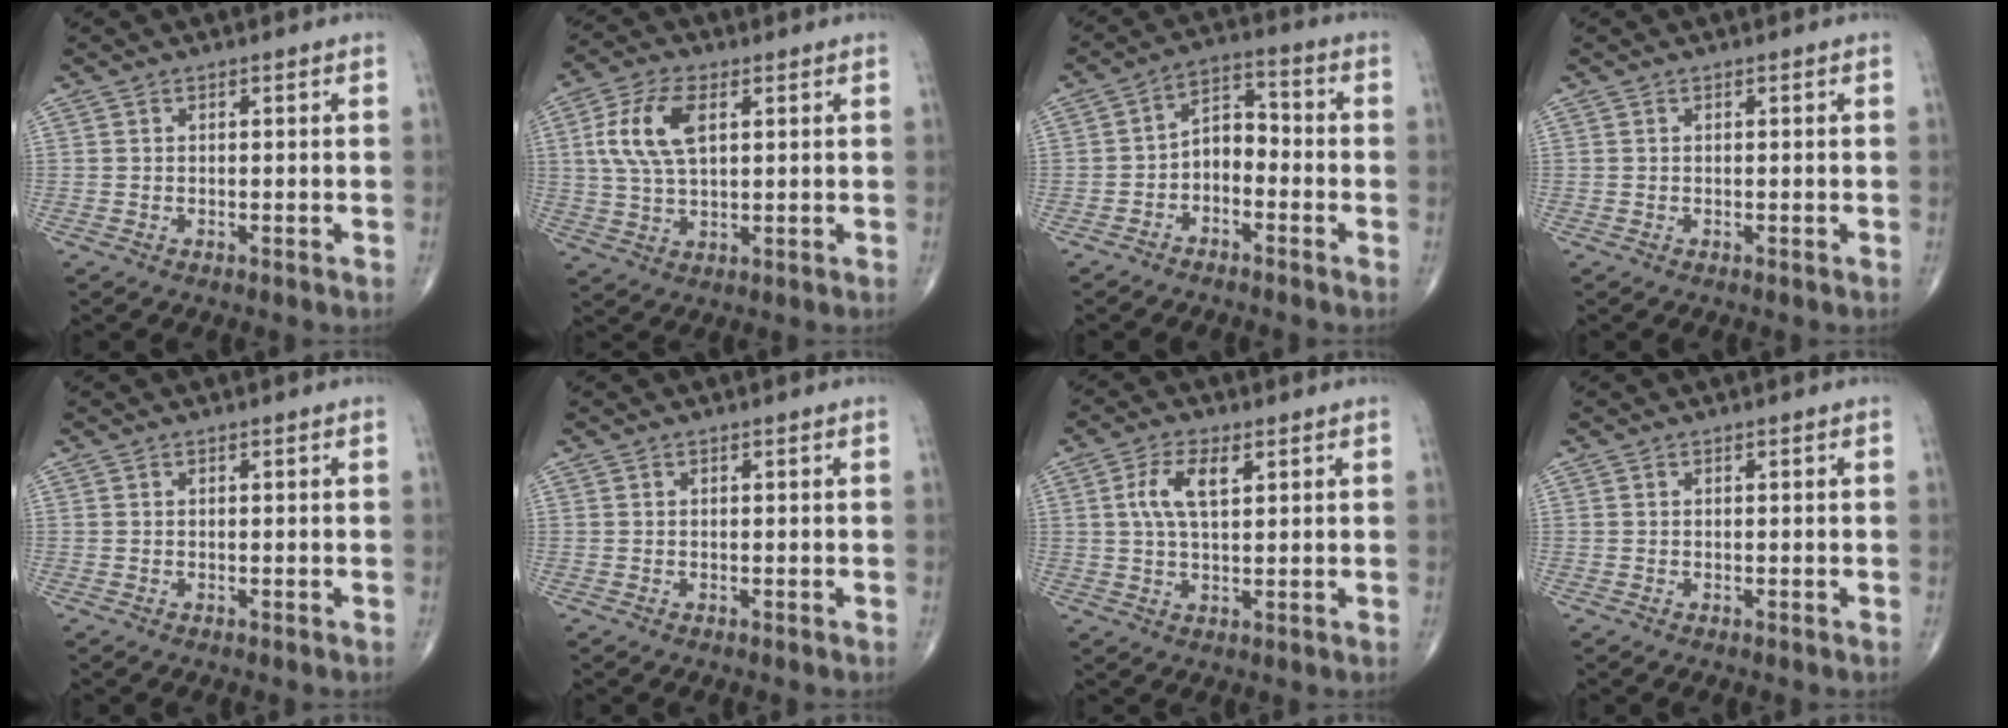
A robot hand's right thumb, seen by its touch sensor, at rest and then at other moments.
{"total": 10.0, "force": [2.7, 5.0, 8.3], "torque": [-0.172, 0.003, 0.053]}
{"total": 6.3, "force": [-2.4, 4.0, 4.3], "torque": [-0.053, 0.041, -0.054]}
{"total": 0.0}
{"total": 0.0}
{"total": 0.0}
{"total": 6.5, "force": [2.1, 2.8, 5.4], "torque": [-0.116, 0.002, 0.041]}
{"total": 0.0}